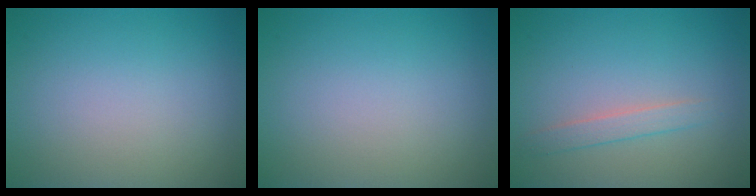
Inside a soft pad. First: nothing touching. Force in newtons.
{"total": 0.0}
{"total": 1.5, "press": 1.5, "slide": 0.0}